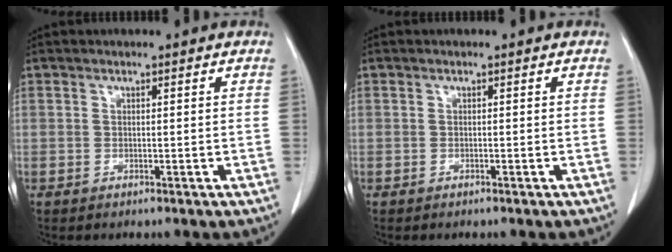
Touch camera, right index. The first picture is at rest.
{"total": 0.0}